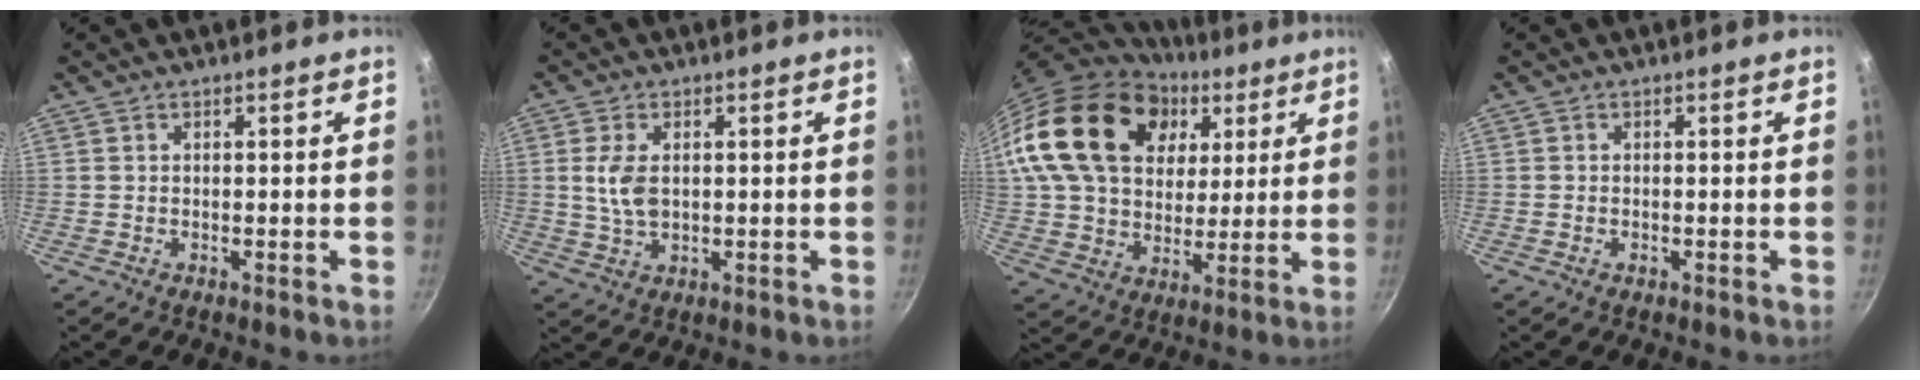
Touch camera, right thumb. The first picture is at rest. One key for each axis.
{"total": 5.9, "fx": 0.8, "fy": 3.5, "fz": 4.7, "tx": -0.094, "ty": -0.002, "tz": 0.018}
{"total": 25.2, "fx": 9.4, "fy": 17.8, "fz": 15.2, "tx": -0.248, "ty": -0.005, "tz": 0.167}
{"total": 0.6, "fx": -0.2, "fy": 0.5, "fz": 0.4, "tx": -0.006, "ty": 0.001, "tz": -0.005}